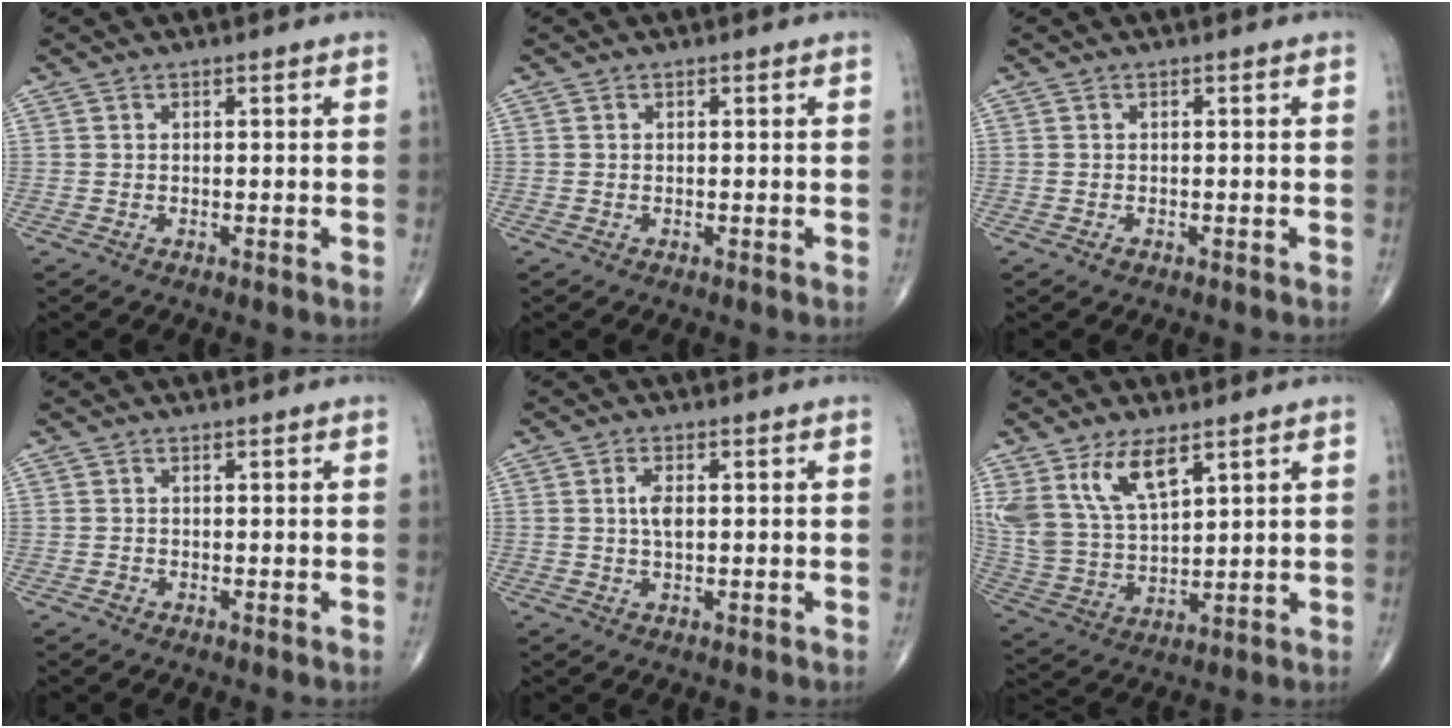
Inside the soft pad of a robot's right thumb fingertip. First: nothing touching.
{"total": 0.0}
{"total": 0.6, "force": [-0.4, 0.3, 0.3], "torque": [-0.004, 0.000, -0.007]}
{"total": 0.0}
{"total": 3.0, "force": [0.5, 1.4, 2.6], "torque": [-0.051, -0.001, 0.008]}
{"total": 12.8, "force": [7.2, 5.8, 8.8], "torque": [-0.165, -0.025, 0.157]}